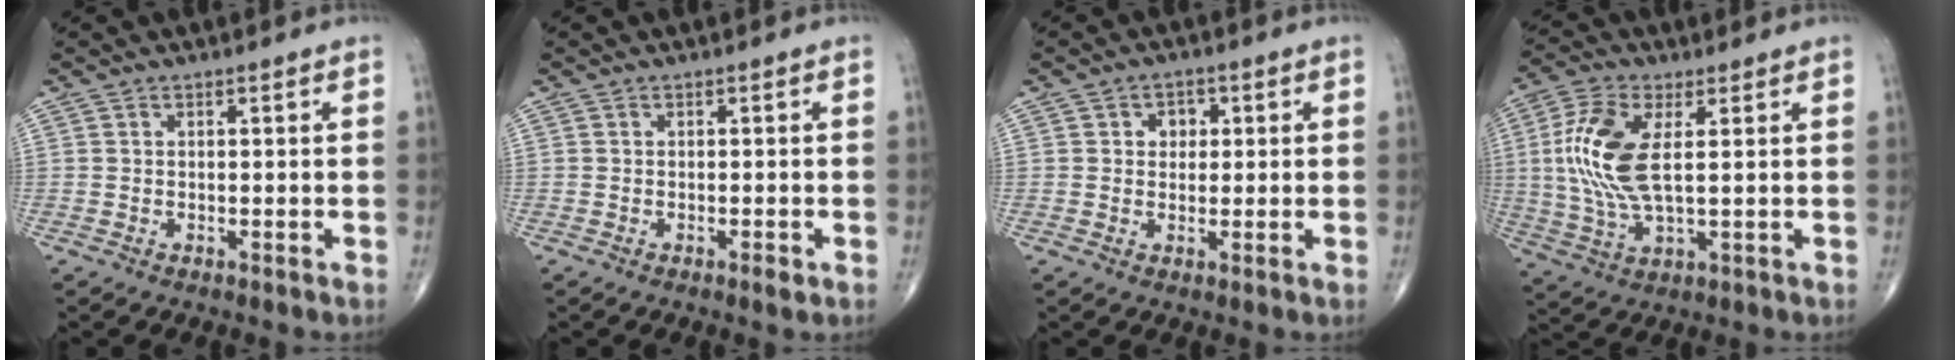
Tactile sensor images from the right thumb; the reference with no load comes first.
{"total": 1.1, "force": [-0.5, 0.3, 0.9], "torque": [-0.015, -0.002, -0.009]}
{"total": 3.2, "force": [0.7, 2.6, 1.7], "torque": [-0.002, 0.002, 0.006]}
{"total": 13.0, "force": [2.0, 5.5, 11.6], "torque": [-0.263, -0.003, 0.042]}